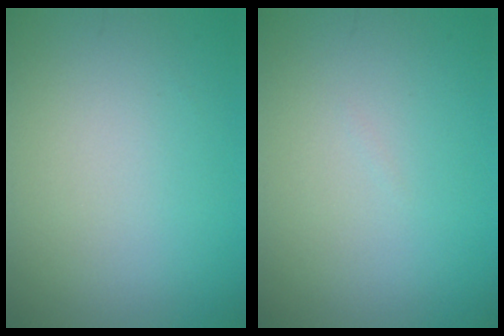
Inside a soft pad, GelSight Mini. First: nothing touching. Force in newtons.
{"total": 0.0}